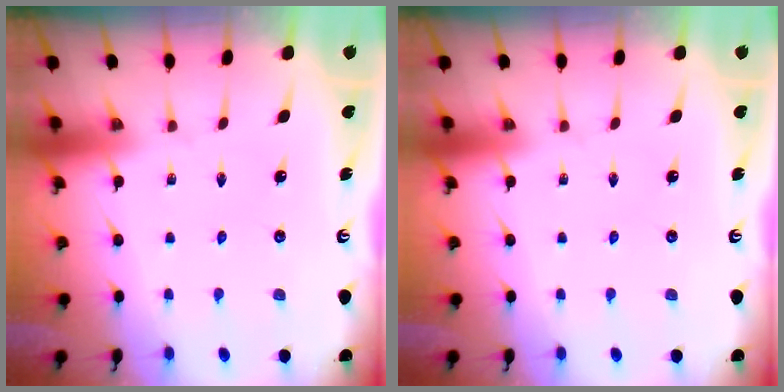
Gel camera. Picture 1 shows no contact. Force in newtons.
{"total": 0.0}